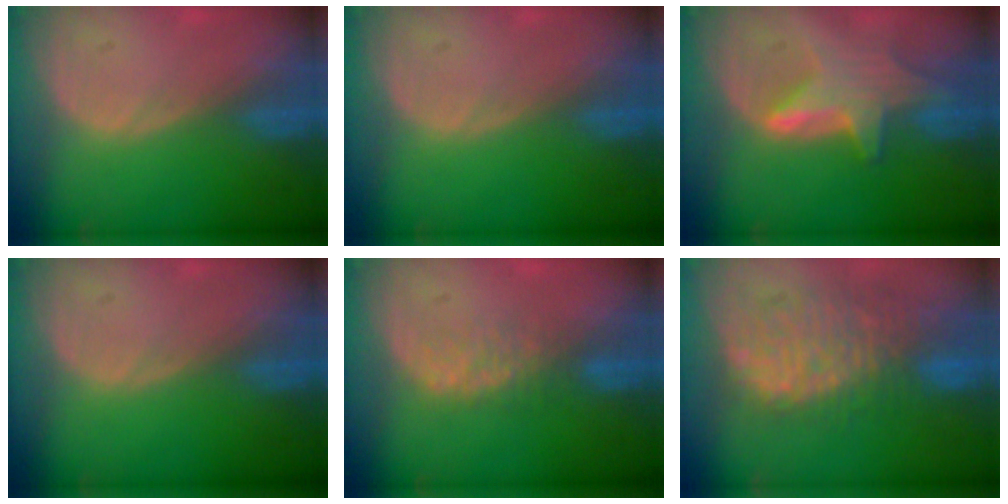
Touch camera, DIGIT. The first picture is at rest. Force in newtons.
{"total": 0.0}
{"total": 6.9, "press": 6.4, "slide": 2.6}
{"total": 0.0}
{"total": 3.2, "press": 3.2, "slide": 0.5}
{"total": 11.0, "press": 10.2, "slide": 4.1}